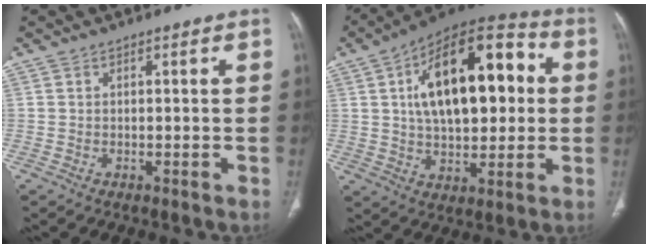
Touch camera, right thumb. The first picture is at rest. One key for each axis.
{"total": 22.7, "fx": 4.0, "fy": 11.6, "fz": 19.1, "tx": -0.265, "ty": 0.021, "tz": 0.057}